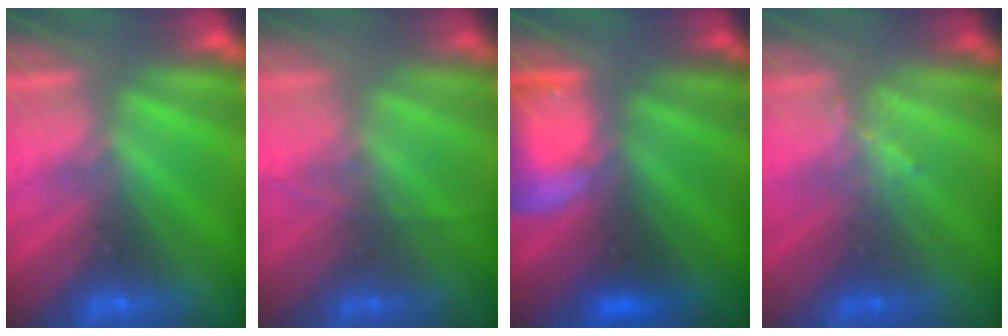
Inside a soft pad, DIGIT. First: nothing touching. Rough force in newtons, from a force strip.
{"total": 1.8}
{"total": 6.3}
{"total": 1.1}